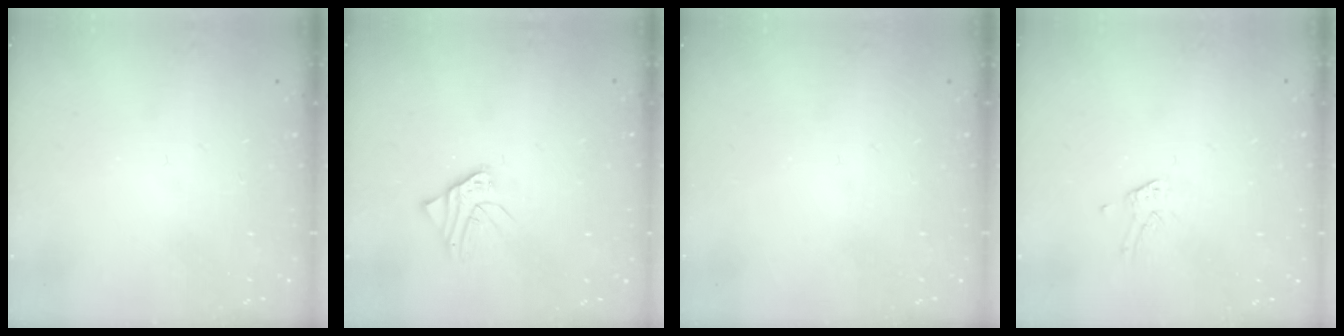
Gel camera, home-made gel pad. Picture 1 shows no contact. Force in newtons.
{"total": 2.9, "press": 2.8, "slide": 0.3}
{"total": 0.0}
{"total": 1.2, "press": 1.2, "slide": 0.1}